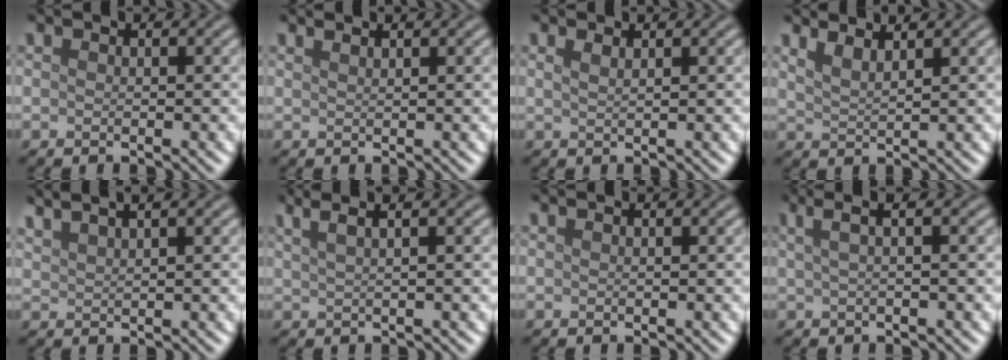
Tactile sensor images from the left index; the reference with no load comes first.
{"total": 1.8, "force": [1.4, 0.7, 0.9], "torque": [0.002, 0.000, 0.004]}
{"total": 1.2, "force": [0.8, 0.4, 0.7], "torque": [-0.010, 0.002, 0.011]}
{"total": 2.3, "force": [1.9, 0.6, 1.2], "torque": [-0.015, 0.006, 0.031]}
{"total": 4.2, "force": [3.2, 1.4, 2.4], "torque": [-0.020, 0.027, 0.027]}
{"total": 5.9, "force": [3.5, 2.5, 3.9], "torque": [-0.036, 0.041, 0.024]}
{"total": 0.0}
{"total": 3.7, "force": [1.5, 1.4, 3.1], "torque": [-0.035, 0.012, -0.003]}